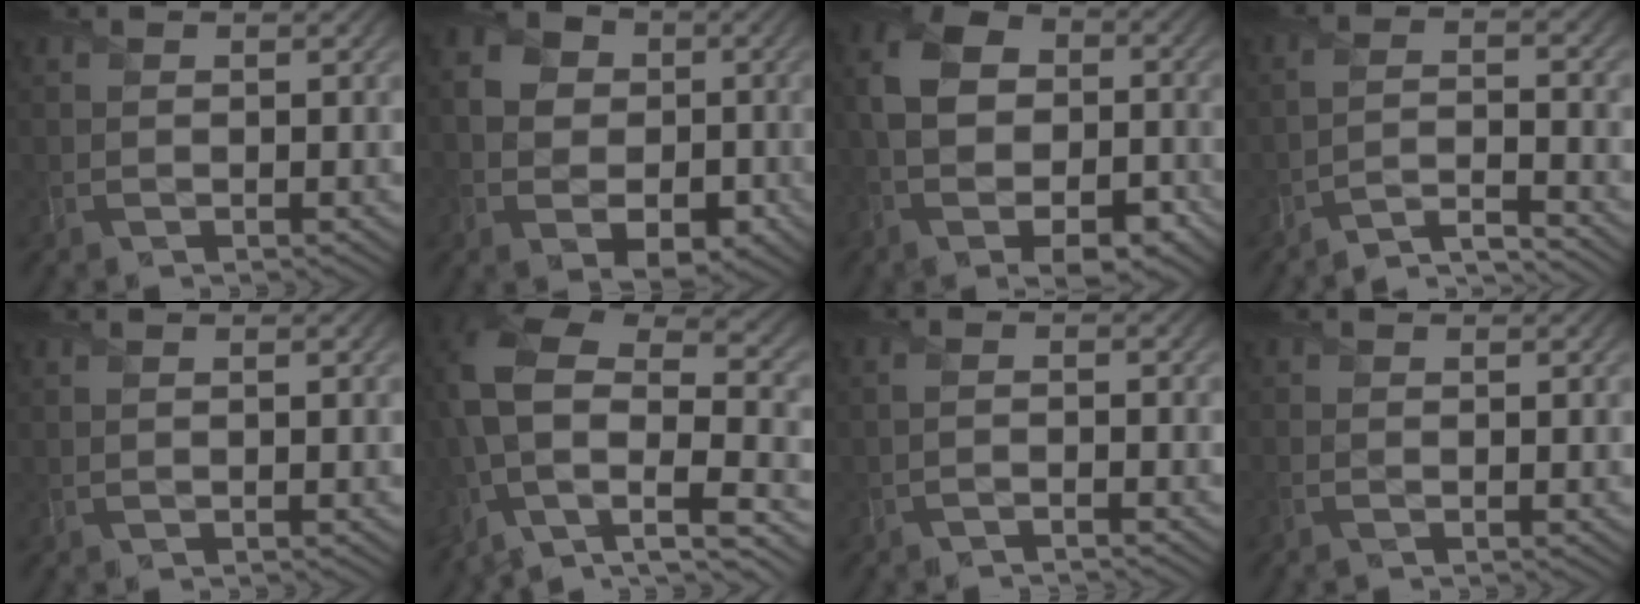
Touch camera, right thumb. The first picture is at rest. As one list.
[{"total": 9.7, "force": [-2.1, 7.9, 5.2], "torque": [-0.116, -0.033, -0.042]}, {"total": 14.2, "force": [-4.2, 9.2, 10.0], "torque": [-0.193, -0.024, -0.052]}, {"total": 6.0, "force": [-5.1, 0.9, 3.1], "torque": [-0.051, 0.007, -0.098]}, {"total": 0.7, "force": [0.0, 0.0, 0.7], "torque": [-0.013, 0.003, -0.001]}, {"total": 17.0, "force": [-3.7, 10.4, 12.9], "torque": [-0.280, -0.026, -0.029]}, {"total": 1.9, "force": [-1.4, 0.3, 1.3], "torque": [-0.018, 0.001, -0.040]}, {"total": 0.8, "force": [-0.6, 0.1, 0.6], "torque": [-0.015, -0.003, -0.016]}]